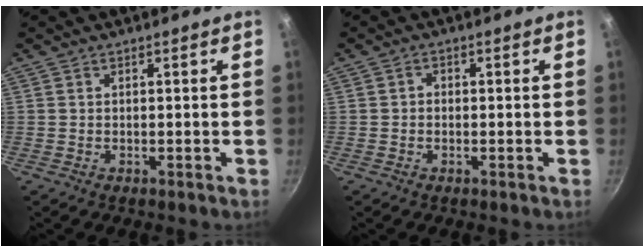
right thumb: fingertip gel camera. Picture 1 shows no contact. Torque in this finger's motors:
{"motor_torque": [0.02, -0.27, 0.28, -0.43, 0.03]}